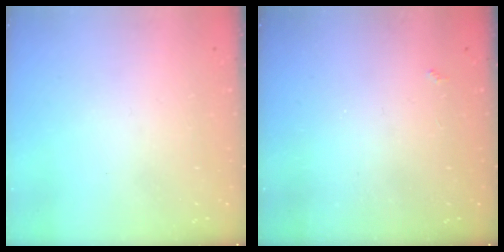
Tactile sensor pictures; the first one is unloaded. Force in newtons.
{"total": 2.1, "press": 2.1, "slide": 0.4}